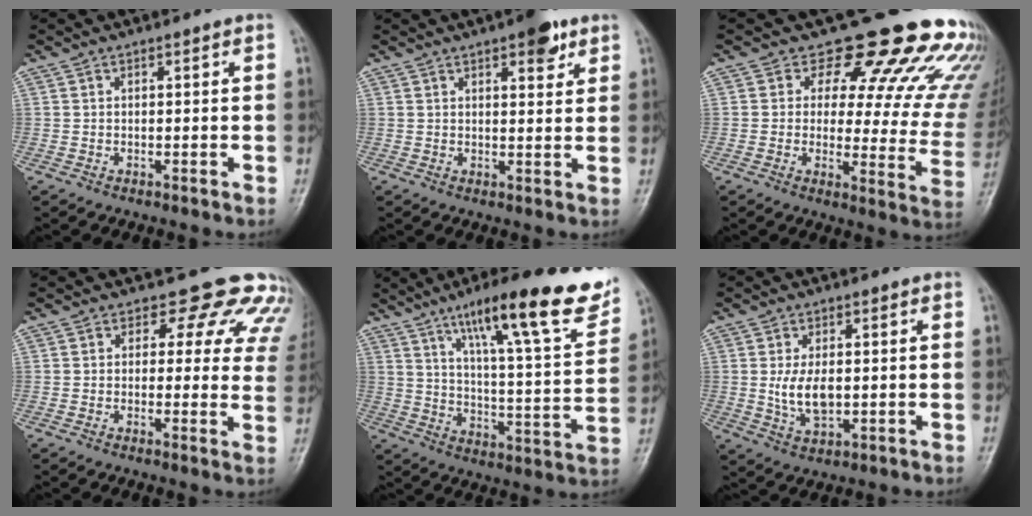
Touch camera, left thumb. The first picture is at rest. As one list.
[{"total": 5.8, "force": [3.4, 2.3, 4.1], "torque": [-0.036, -0.013, 0.040]}, {"total": 20.5, "force": [16.2, 8.0, 9.8], "torque": [-0.067, -0.105, 0.173]}, {"total": 11.7, "force": [9.6, 6.1, 2.6], "torque": [0.031, -0.043, 0.077]}, {"total": 22.4, "force": [14.0, 3.9, 17.1], "torque": [-0.223, -0.050, 0.212]}, {"total": 6.6, "force": [0.2, 3.8, 5.4], "torque": [-0.099, -0.010, 0.009]}]